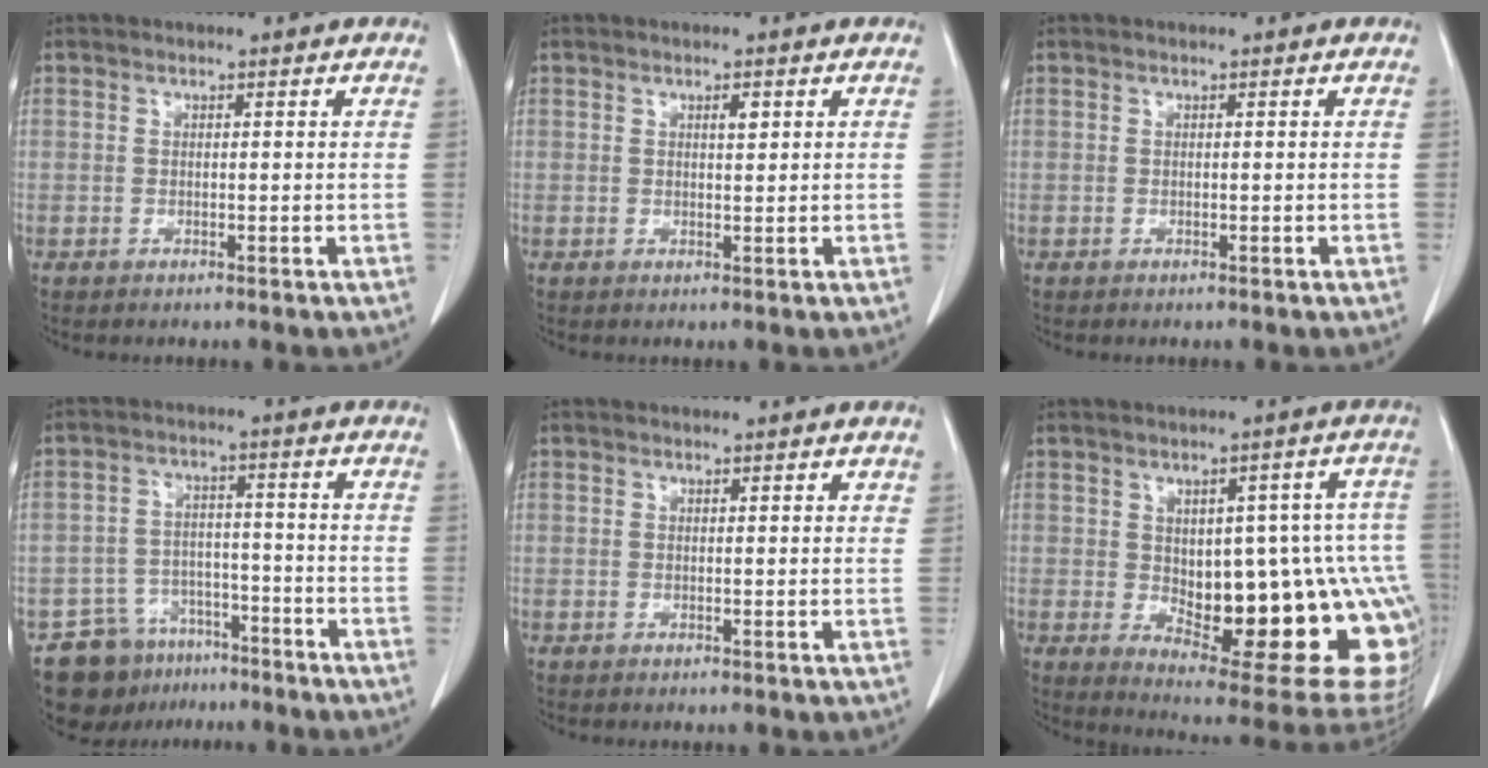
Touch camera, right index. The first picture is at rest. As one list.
[{"total": 1.4, "force": [0.6, 0.4, 1.2], "torque": [-0.018, -0.001, 0.008]}, {"total": 0.0}, {"total": 9.3, "force": [-6.8, 6.1, 1.6], "torque": [-0.030, 0.024, -0.104]}, {"total": 0.9, "force": [0.6, 0.2, 0.6], "torque": [-0.007, -0.001, 0.006]}, {"total": 23.6, "force": [-3.5, 8.5, 21.7], "torque": [-0.208, 0.012, -0.019]}]